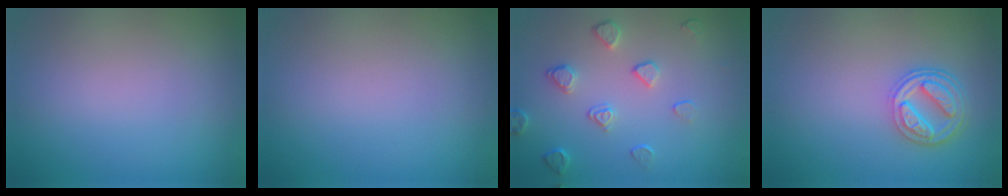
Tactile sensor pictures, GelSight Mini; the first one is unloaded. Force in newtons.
{"total": 0.0}
{"total": 2.4, "press": 1.9, "slide": 1.4}
{"total": 4.5, "press": 3.5, "slide": 2.8}